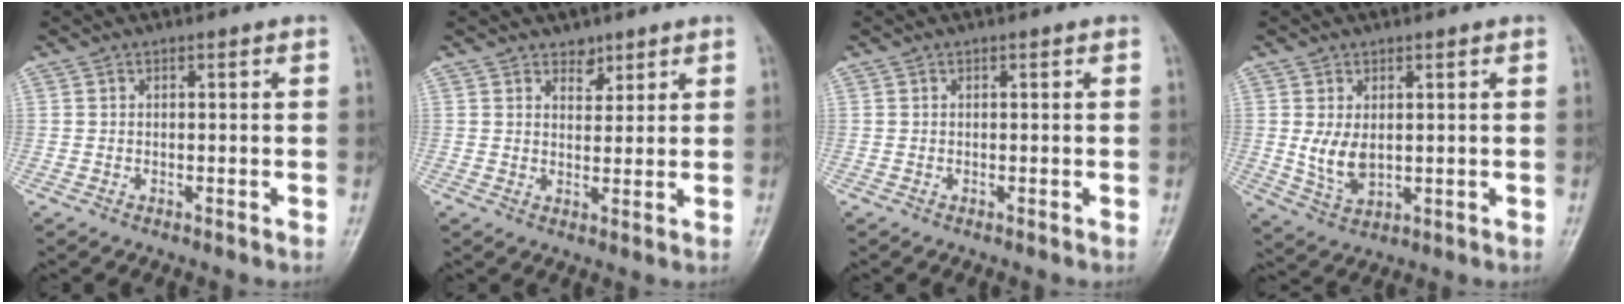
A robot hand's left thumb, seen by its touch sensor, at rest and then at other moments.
{"total": 3.1, "force": [2.3, 1.9, 0.8], "torque": [0.008, -0.015, 0.035]}
{"total": 0.0}
{"total": 5.6, "force": [0.7, 3.5, 4.3], "torque": [-0.073, -0.013, 0.024]}